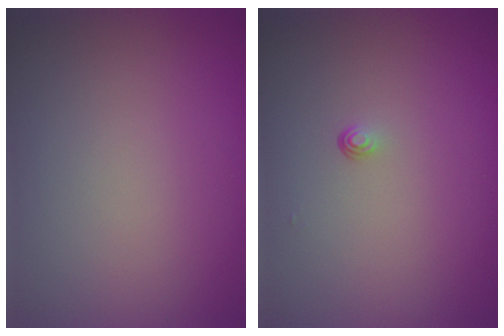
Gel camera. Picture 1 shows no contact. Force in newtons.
{"total": 0.6, "press": 0.3, "slide": 0.5}